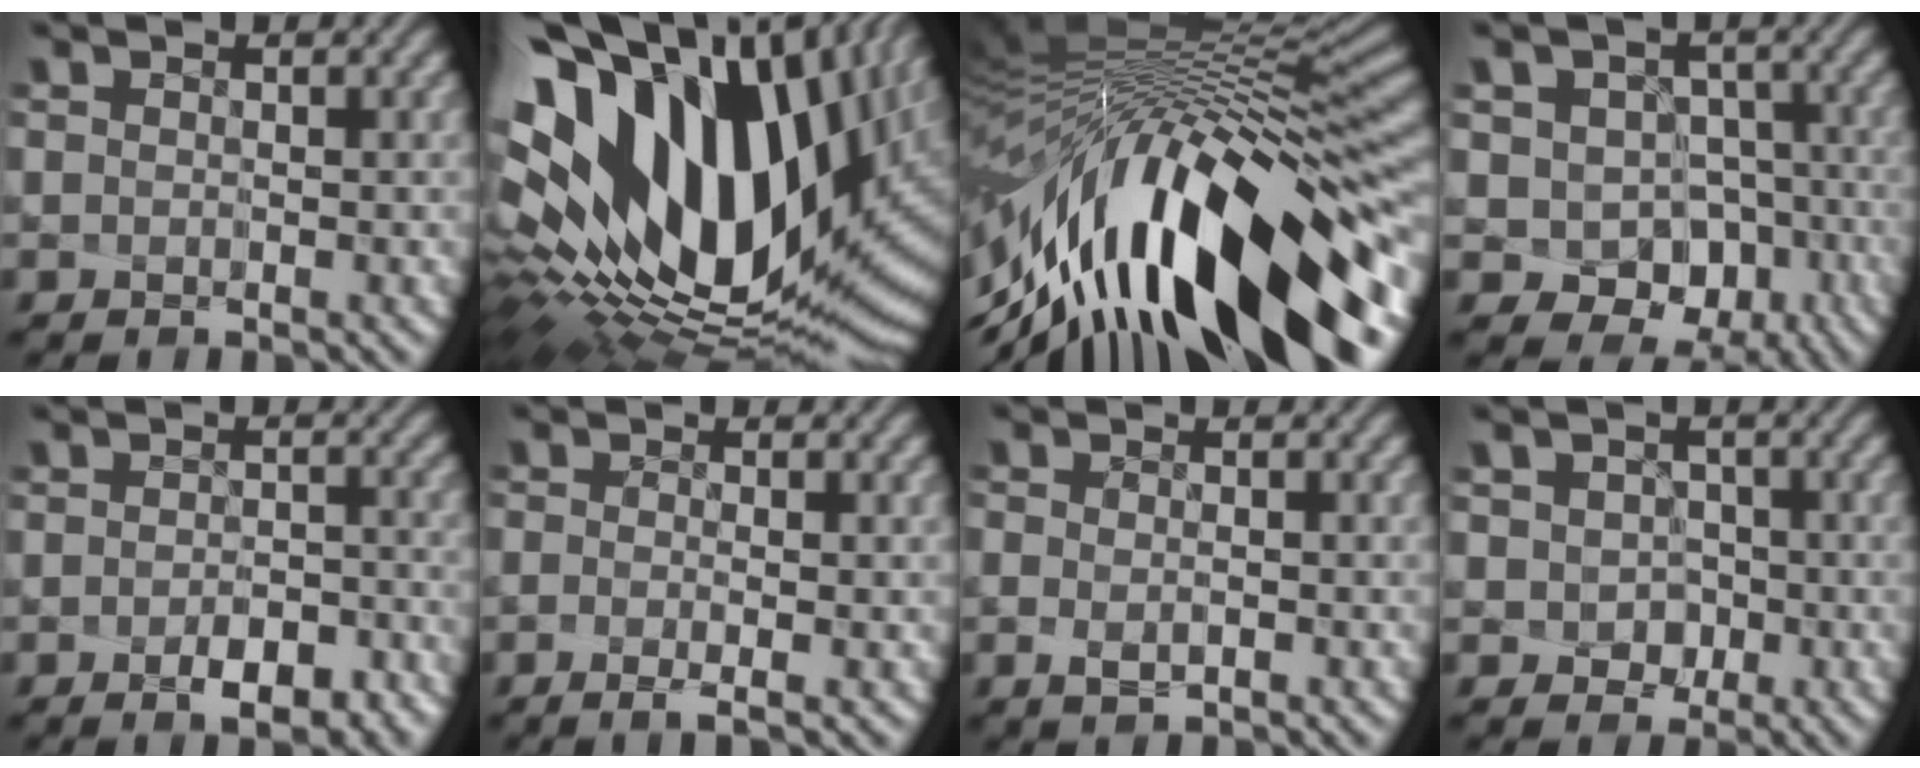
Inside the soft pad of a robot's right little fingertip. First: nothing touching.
{"total": 18.8, "force": [3.9, 10.6, 15.0], "torque": [-0.278, -0.051, 0.107]}
{"total": 15.6, "force": [-6.6, 5.1, 13.2], "torque": [-0.219, -0.001, -0.098]}
{"total": 7.3, "force": [-2.6, 5.9, 3.5], "torque": [-0.037, -0.021, -0.035]}
{"total": 4.3, "force": [-3.0, 1.6, 2.7], "torque": [-0.032, -0.029, -0.036]}
{"total": 1.8, "force": [-1.3, -0.5, 1.0], "torque": [-0.010, -0.020, -0.012]}
{"total": 1.3, "force": [-1.2, -0.1, 0.5], "torque": [-0.005, -0.020, -0.006]}
{"total": 2.9, "force": [-0.9, 2.3, 1.4], "torque": [-0.021, -0.012, -0.011]}